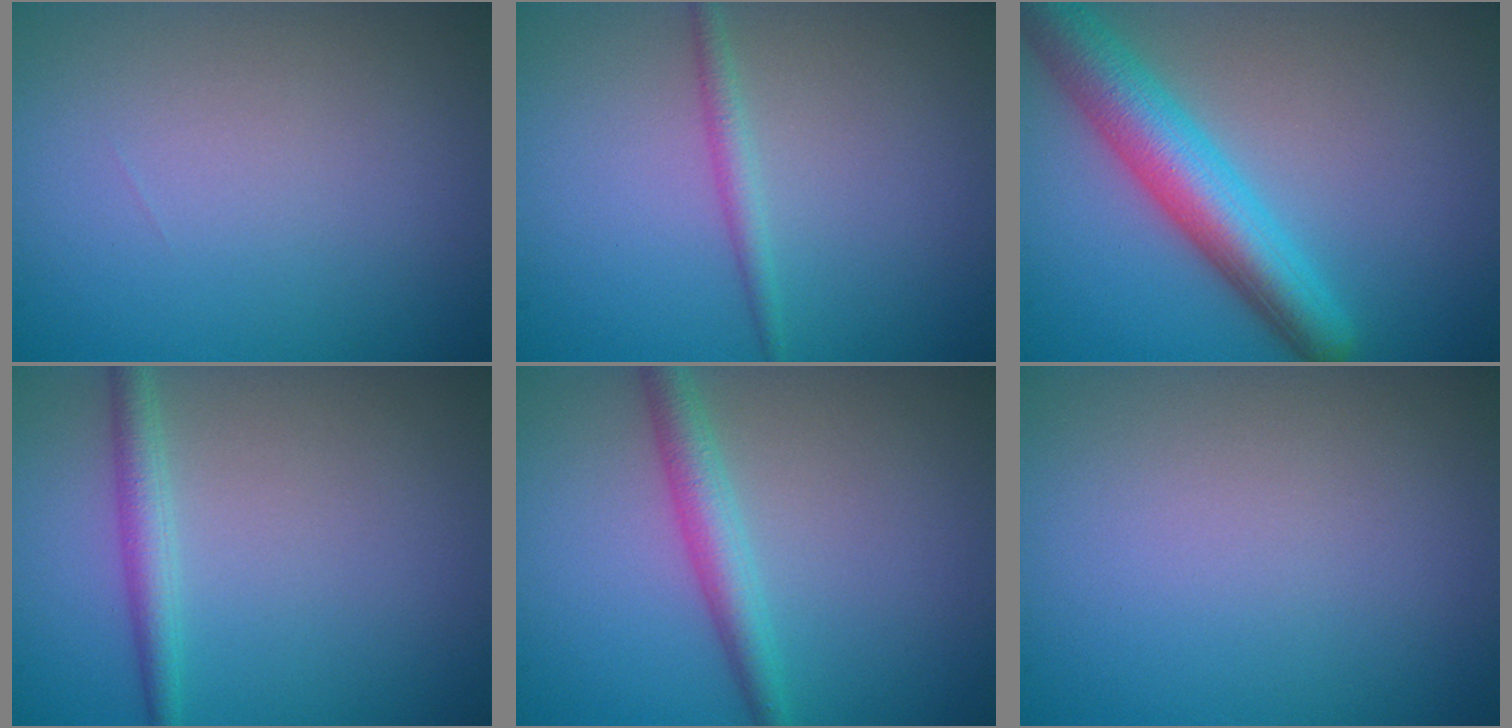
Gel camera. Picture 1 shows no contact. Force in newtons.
{"total": 1.4, "press": 1.4, "slide": 0.1}
{"total": 6.6, "press": 6.6, "slide": 0.2}
{"total": 2.2, "press": 2.2, "slide": 0.1}
{"total": 2.9, "press": 2.9, "slide": 0.1}
{"total": 0.0}